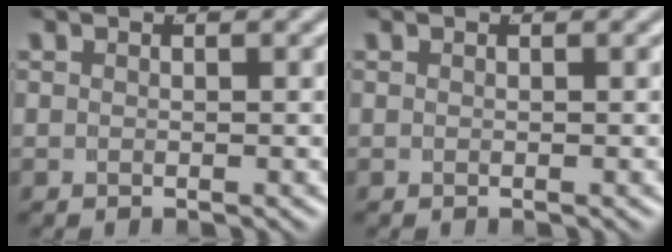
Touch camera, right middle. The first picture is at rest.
{"total": 0.0}